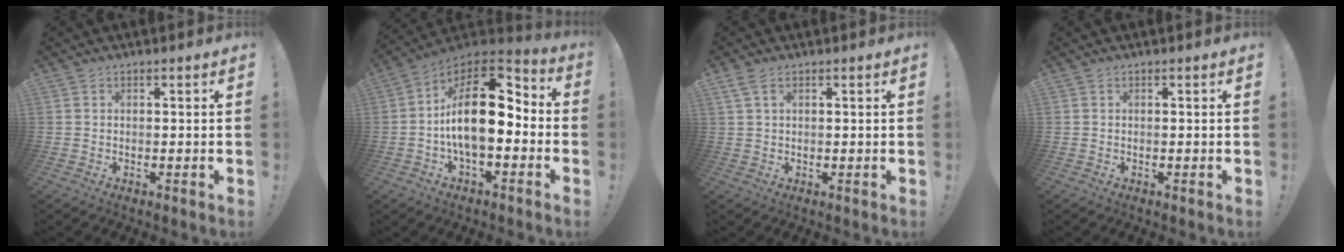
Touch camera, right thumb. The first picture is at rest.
{"total": 18.9, "force": [-0.1, 9.4, 16.3], "torque": [-0.285, 0.010, -0.001]}
{"total": 3.2, "force": [1.6, 1.7, 2.3], "torque": [-0.044, 0.003, 0.030]}
{"total": 0.0}